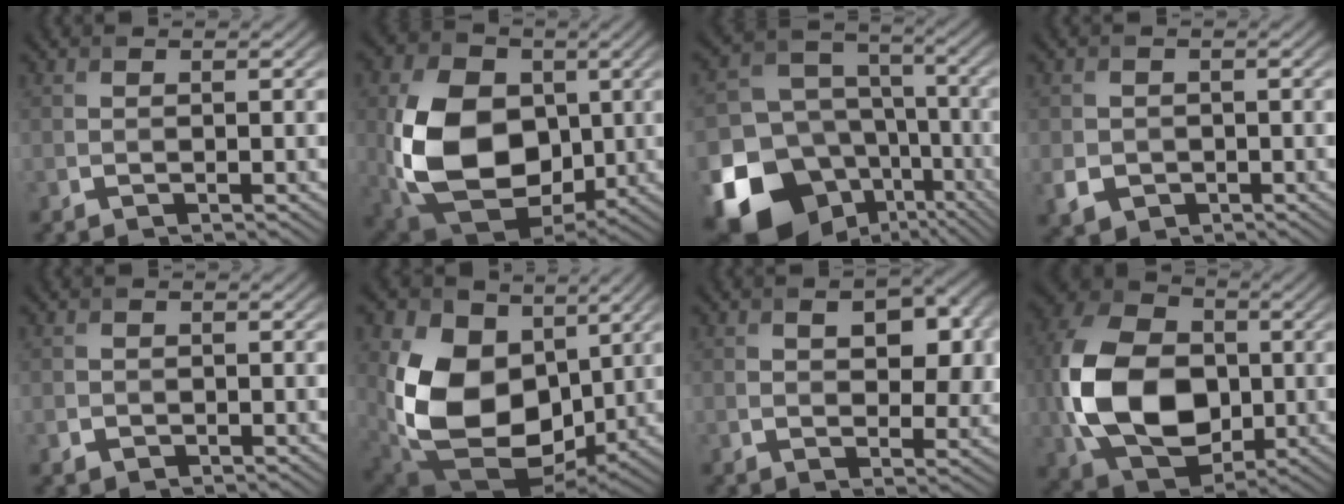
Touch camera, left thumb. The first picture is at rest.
{"total": 16.5, "force": [-0.9, 11.7, 11.6], "torque": [-0.248, -0.020, -0.019]}
{"total": 19.0, "force": [-9.4, 14.7, 7.6], "torque": [-0.176, -0.054, -0.152]}
{"total": 3.3, "force": [-0.9, 2.9, 1.2], "torque": [-0.037, -0.008, -0.020]}
{"total": 1.1, "force": [-0.6, 0.9, 0.1], "torque": [-0.002, -0.005, -0.018]}
{"total": 15.8, "force": [0.8, 11.4, 10.9], "torque": [-0.235, -0.025, 0.019]}
{"total": 7.2, "force": [1.5, 4.3, 5.6], "torque": [-0.084, -0.006, 0.022]}
{"total": 16.4, "force": [-1.7, 11.5, 11.6], "torque": [-0.268, 0.000, -0.038]}